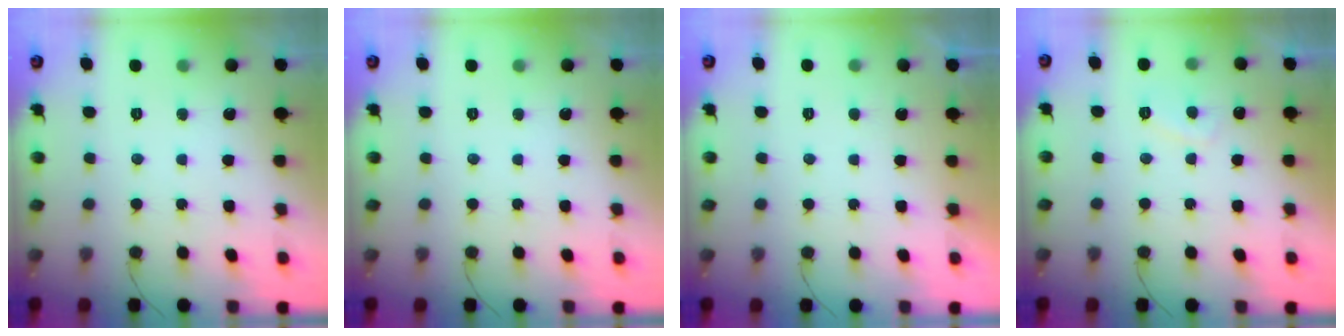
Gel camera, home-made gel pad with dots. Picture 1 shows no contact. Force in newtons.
{"total": 0.0}
{"total": 2.0, "press": 2.0, "slide": 0.6}
{"total": 3.0, "press": 3.0, "slide": 0.4}